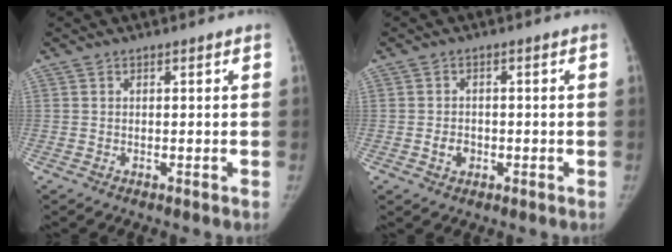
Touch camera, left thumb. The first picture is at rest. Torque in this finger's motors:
{"motor_torque": [-0.49, 0.52, 0.50, 0.10, -0.01]}